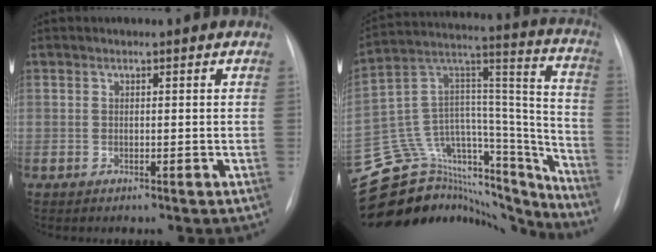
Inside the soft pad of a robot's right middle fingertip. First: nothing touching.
{"total": 33.1, "force": [-30.4, 9.1, 9.3], "torque": [-0.135, 0.039, -0.450]}